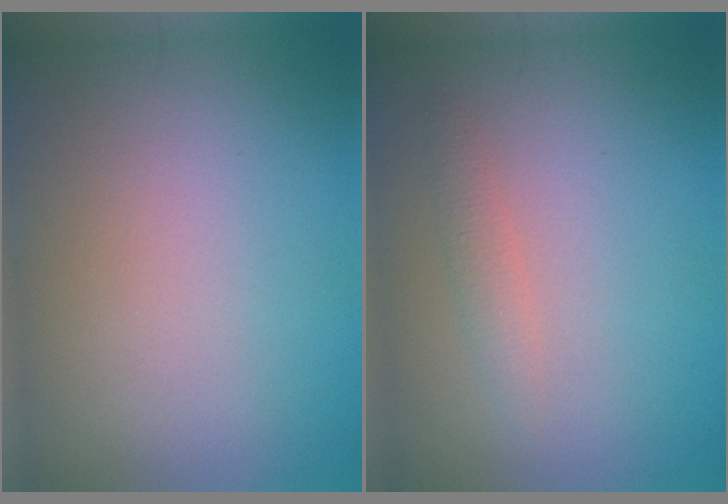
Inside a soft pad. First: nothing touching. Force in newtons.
{"total": 1.3, "press": 1.3, "slide": 0.1}